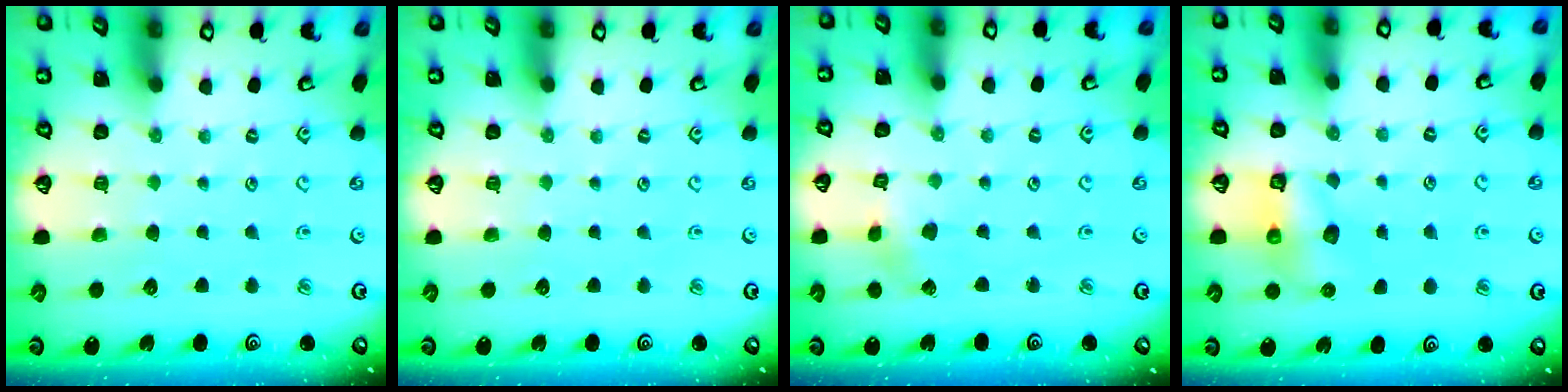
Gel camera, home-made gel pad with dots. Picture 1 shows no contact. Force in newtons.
{"total": 0.0}
{"total": 2.8, "press": 2.8, "slide": 0.3}
{"total": 8.8, "press": 8.8, "slide": 0.6}